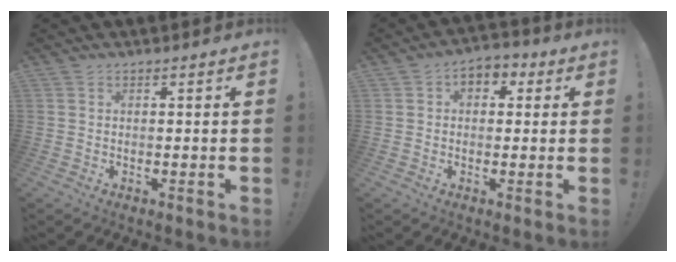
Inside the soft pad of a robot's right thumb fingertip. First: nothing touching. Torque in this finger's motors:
{"motor_torque": [0.67, 0.94, 0.37, -0.31, -0.04]}